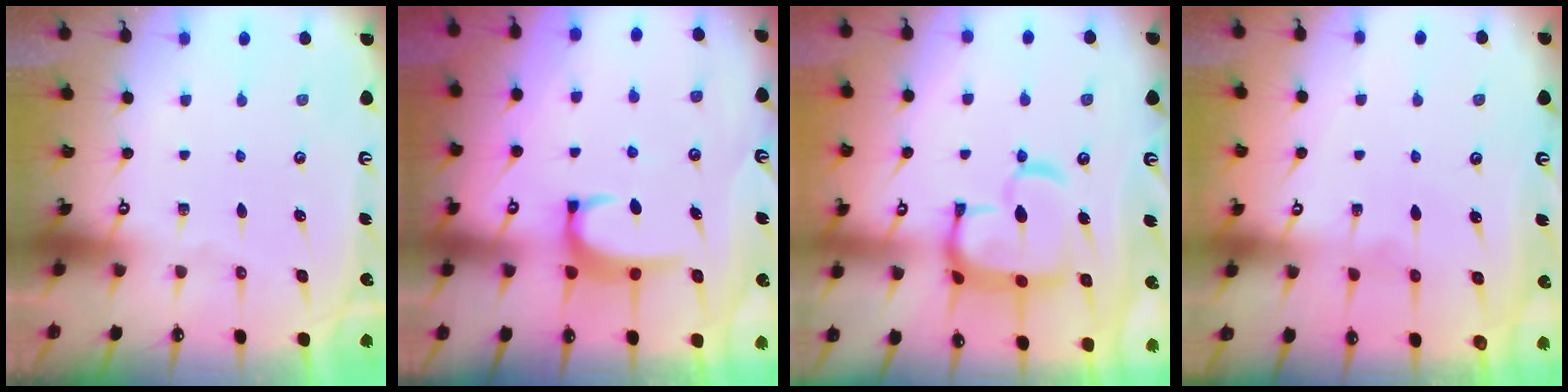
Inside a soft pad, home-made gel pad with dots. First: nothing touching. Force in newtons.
{"total": 3.5, "press": 3.4, "slide": 0.5}
{"total": 11.1, "press": 11.1, "slide": 1.4}
{"total": 2.3, "press": 2.3, "slide": 0.3}